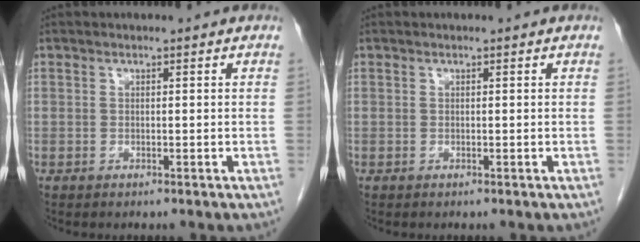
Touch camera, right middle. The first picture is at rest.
{"total": 0.0}